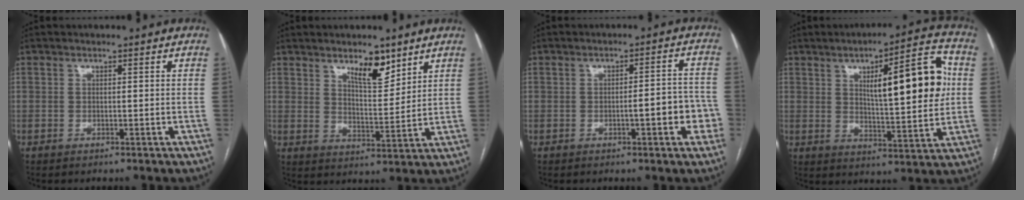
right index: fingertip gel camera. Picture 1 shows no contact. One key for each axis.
{"total": 6.6, "fx": 4.6, "fy": 2.1, "fz": 4.2, "tx": -0.072, "ty": -0.007, "tz": 0.078}
{"total": 6.1, "fx": -2.0, "fy": 1.3, "fz": 5.7, "tx": -0.066, "ty": 0.019, "tz": -0.024}
{"total": 15.8, "fx": 3.2, "fy": 3.1, "fz": 15.1, "tx": -0.212, "ty": 0.021, "tz": 0.048}